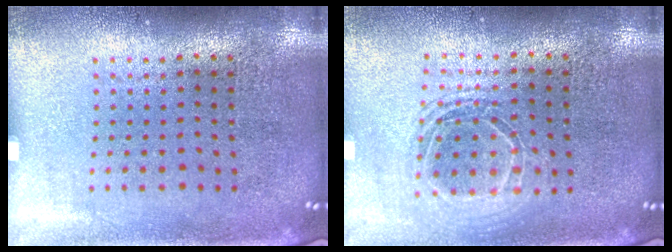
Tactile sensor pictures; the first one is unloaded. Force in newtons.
{"total": 1.6, "press": 1.4, "slide": 0.8}